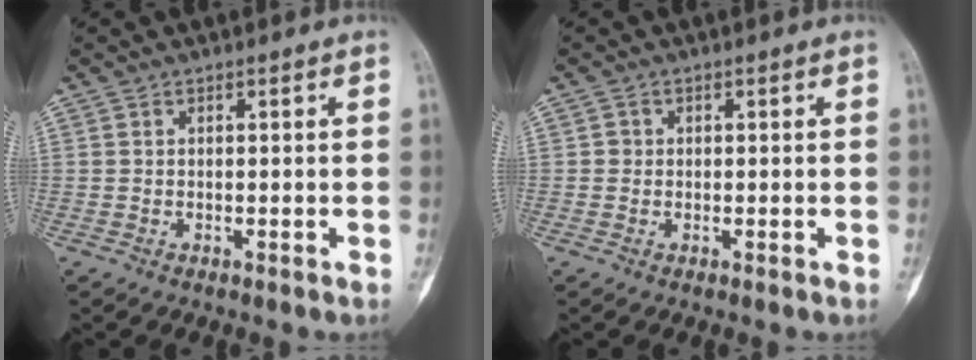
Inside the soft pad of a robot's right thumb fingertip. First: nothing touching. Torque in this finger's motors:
{"motor_torque": [0.31, 0.18, 0.09, -0.44, 0.06]}